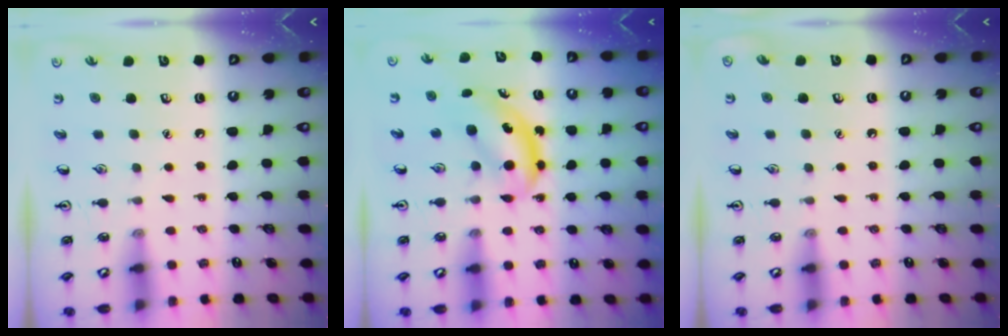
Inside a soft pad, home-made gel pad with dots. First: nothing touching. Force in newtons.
{"total": 5.3, "press": 5.2, "slide": 0.5}
{"total": 0.0}